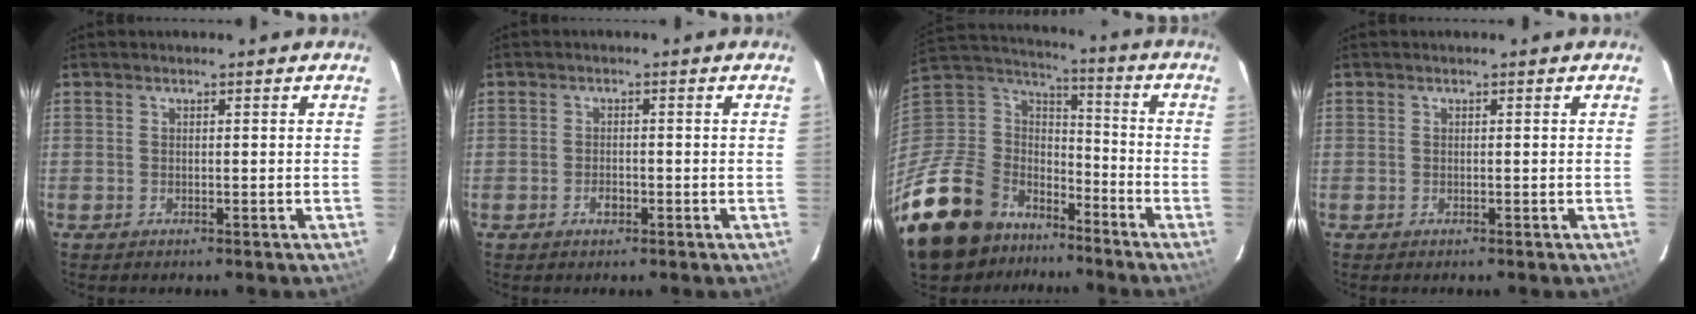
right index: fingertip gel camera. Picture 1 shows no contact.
{"total": 2.0, "force": [-0.9, 1.3, 1.2], "torque": [-0.024, 0.003, -0.015]}
{"total": 24.0, "force": [-17.1, 14.3, 8.9], "torque": [-0.220, 0.035, -0.279]}
{"total": 0.0}